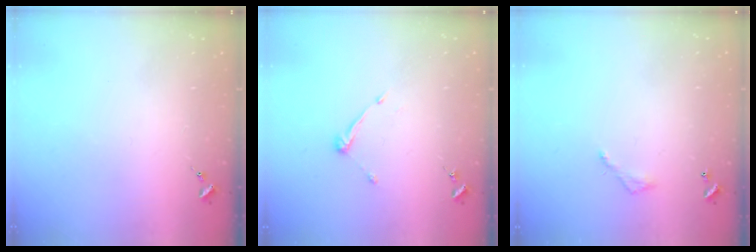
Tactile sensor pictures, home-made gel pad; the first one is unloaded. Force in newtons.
{"total": 6.6, "press": 6.6, "slide": 0.5}
{"total": 3.2, "press": 3.2, "slide": 0.2}